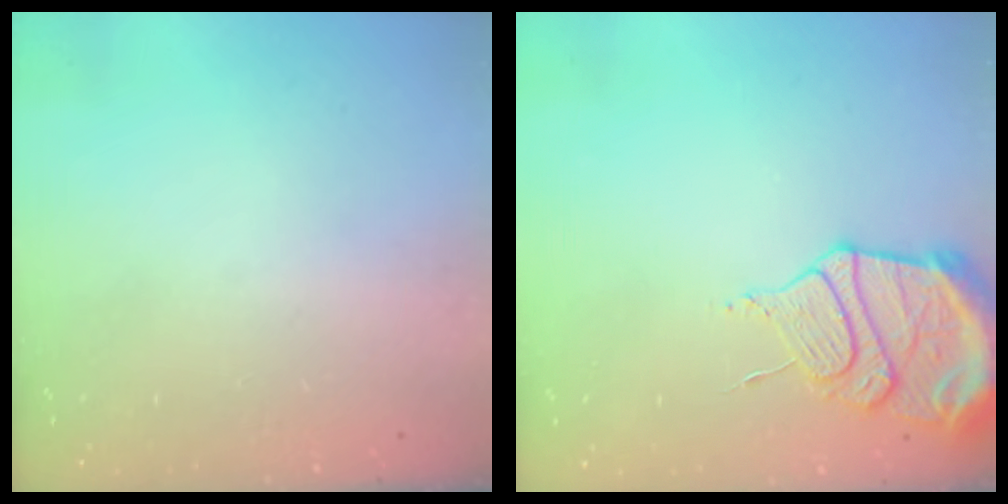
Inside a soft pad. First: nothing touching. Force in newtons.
{"total": 13.5, "press": 13.4, "slide": 1.0}